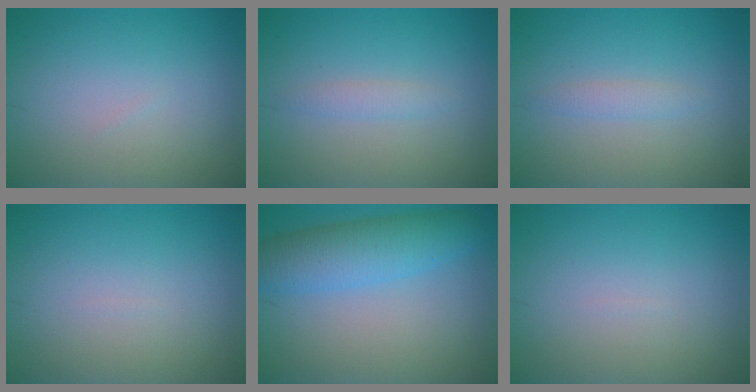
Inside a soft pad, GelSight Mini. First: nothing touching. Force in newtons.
{"total": 1.2, "press": 1.2, "slide": 0.0}
{"total": 1.2, "press": 1.2, "slide": 0.0}
{"total": 0.0}
{"total": 5.6, "press": 5.6, "slide": 0.2}
{"total": 0.0}